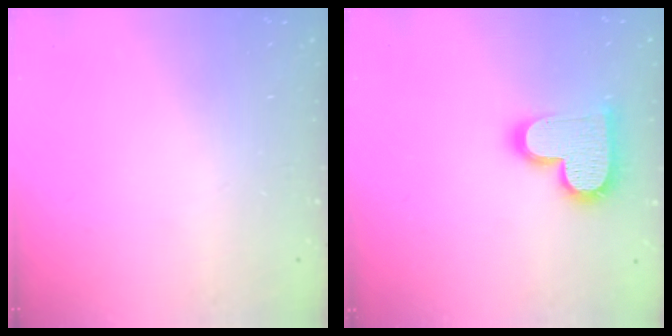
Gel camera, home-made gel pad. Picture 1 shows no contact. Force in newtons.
{"total": 16.8, "press": 16.7, "slide": 1.2}